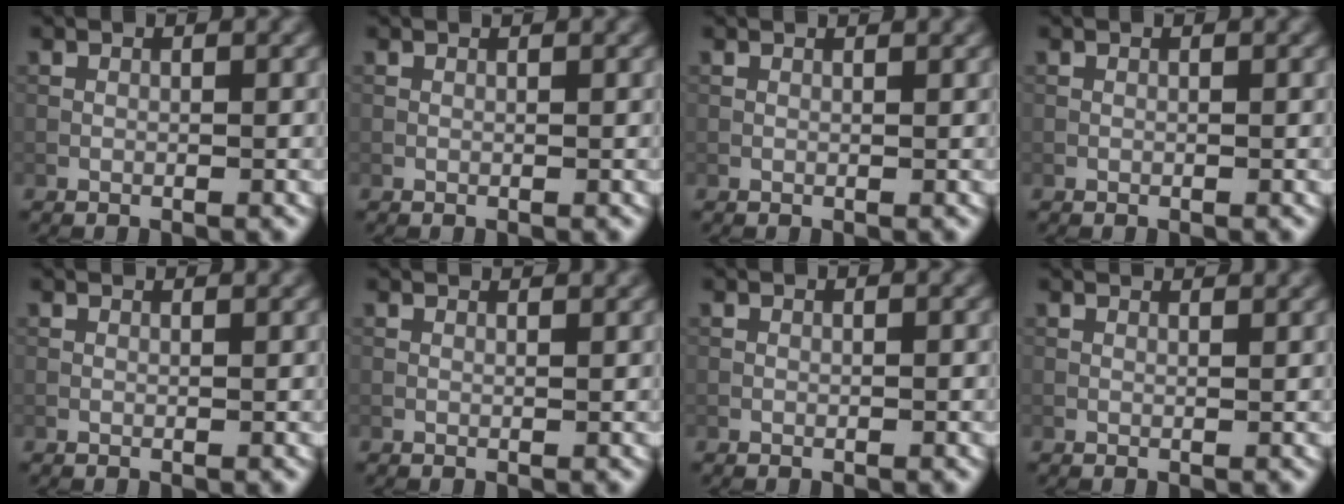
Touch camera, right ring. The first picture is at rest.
{"total": 0.0}
{"total": 1.0, "force": [0.9, 0.1, 0.3], "torque": [-0.011, -0.003, 0.006]}
{"total": 0.0}
{"total": 1.3, "force": [1.2, 0.2, 0.5], "torque": [-0.016, -0.002, 0.007]}
{"total": 1.7, "force": [1.5, 0.3, 0.7], "torque": [-0.017, -0.004, 0.011]}
{"total": 0.0}
{"total": 2.0, "force": [1.8, 0.4, 0.9], "torque": [-0.014, -0.003, 0.012]}